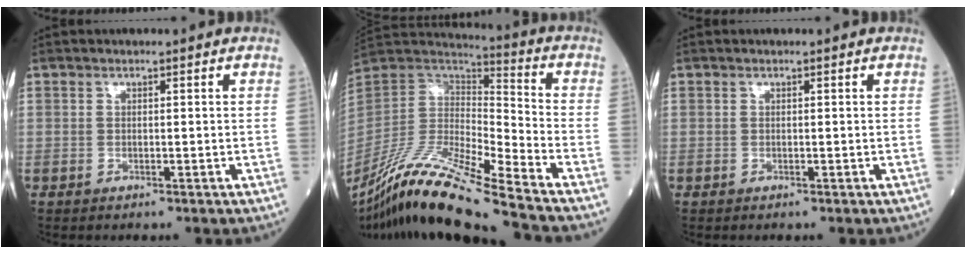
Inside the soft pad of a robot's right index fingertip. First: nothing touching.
{"total": 19.9, "force": [-15.8, -0.5, 12.2], "torque": [-0.257, -0.023, -0.302]}
{"total": 0.0}